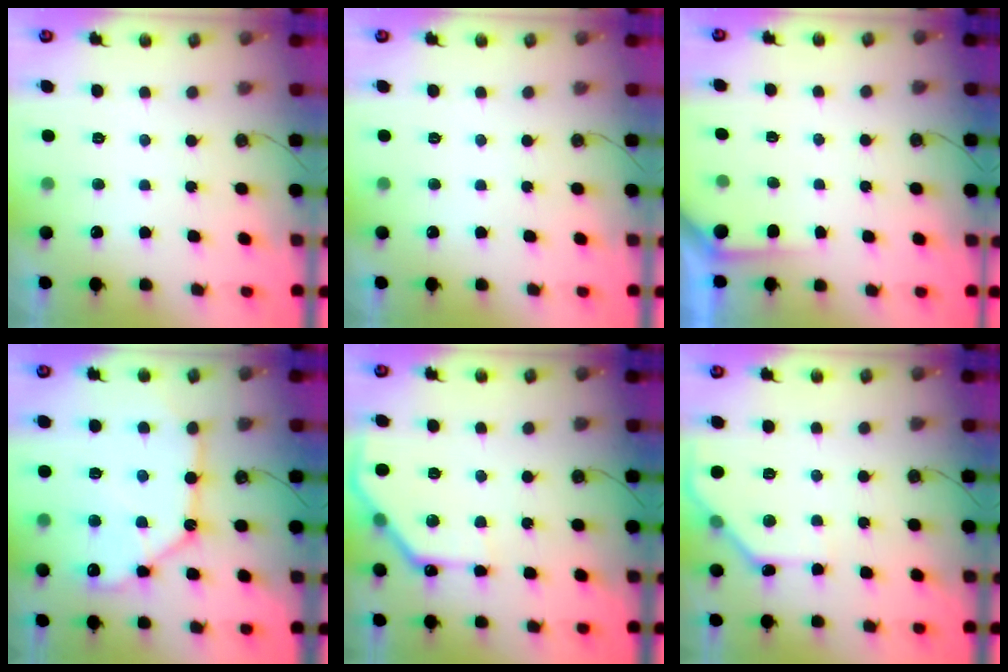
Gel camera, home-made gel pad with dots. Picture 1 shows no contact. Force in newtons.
{"total": 0.0}
{"total": 2.7, "press": 2.7, "slide": 0.3}
{"total": 14.1, "press": 14.0, "slide": 1.8}
{"total": 12.8, "press": 12.8, "slide": 0.6}
{"total": 8.9, "press": 8.9, "slide": 1.0}